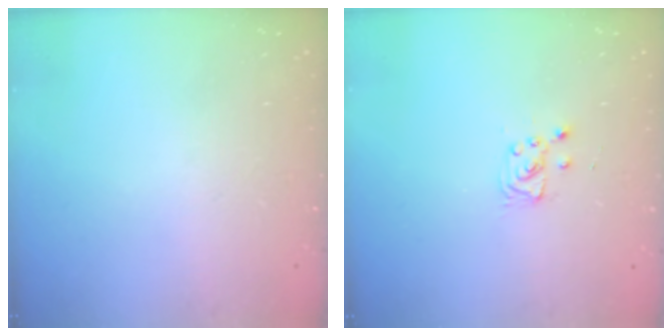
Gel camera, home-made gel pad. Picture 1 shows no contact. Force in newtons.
{"total": 4.4, "press": 4.4, "slide": 0.5}